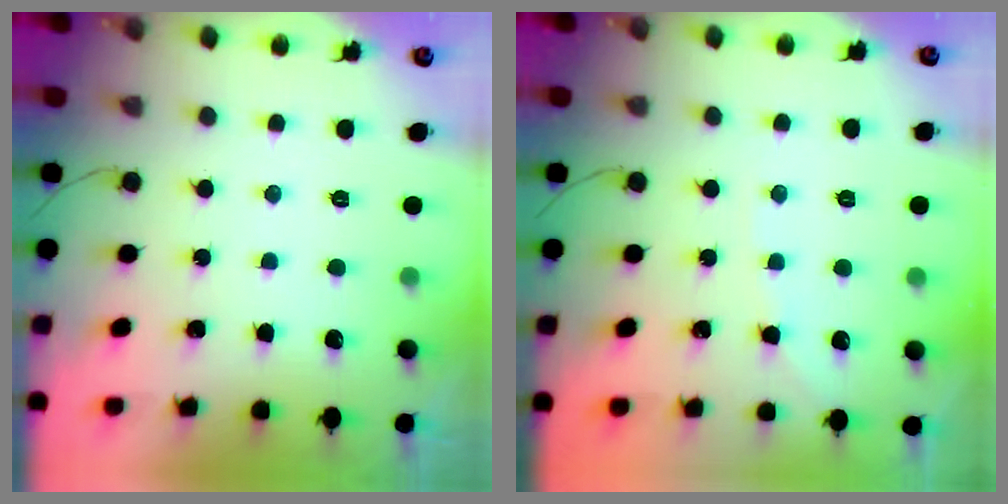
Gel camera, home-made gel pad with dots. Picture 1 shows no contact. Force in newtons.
{"total": 2.5, "press": 2.4, "slide": 0.5}